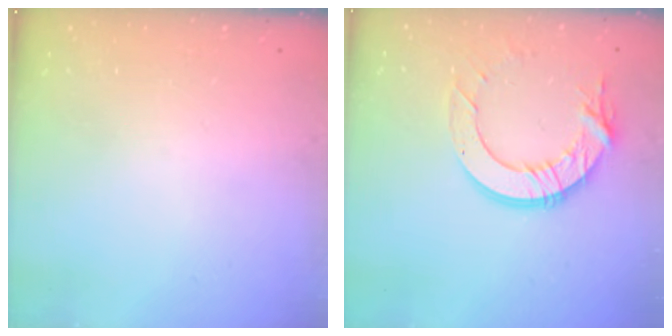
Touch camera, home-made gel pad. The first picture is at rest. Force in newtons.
{"total": 12.6, "press": 12.6, "slide": 1.1}